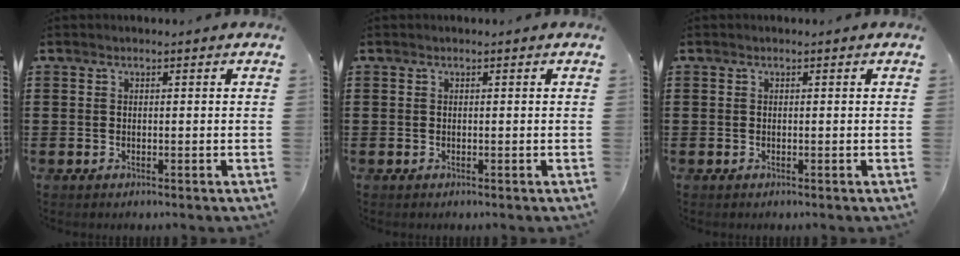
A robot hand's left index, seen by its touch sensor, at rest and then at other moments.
{"total": 0.0}
{"total": 0.0}